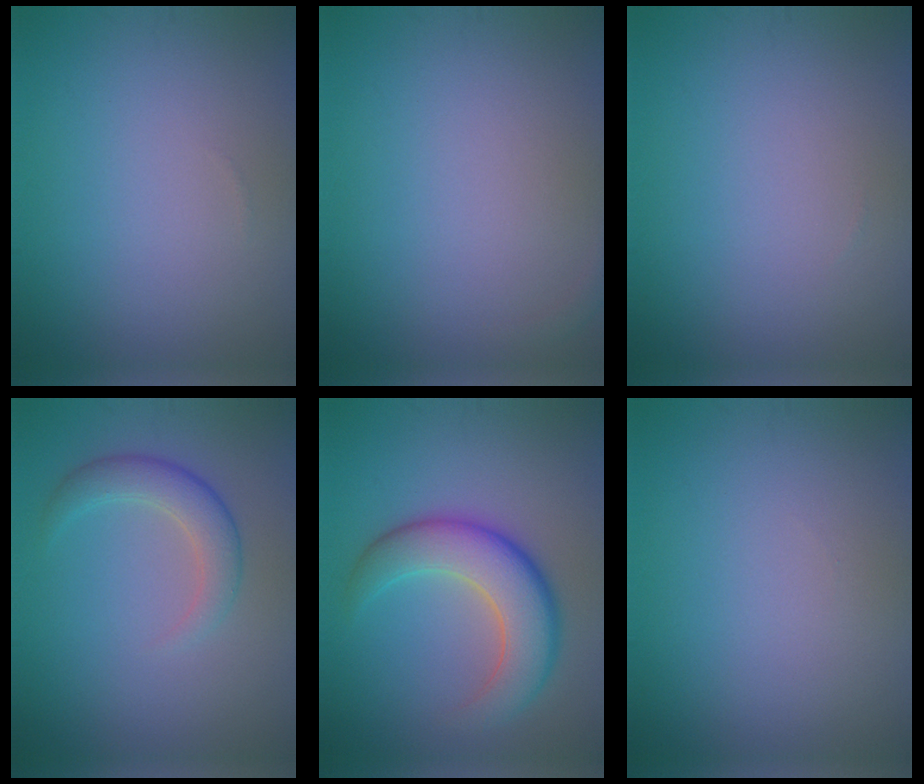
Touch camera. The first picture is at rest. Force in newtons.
{"total": 0.6, "press": 0.6, "slide": 0.1}
{"total": 0.0}
{"total": 3.1, "press": 3.1, "slide": 0.1}
{"total": 7.0, "press": 7.0, "slide": 0.5}
{"total": 0.0}